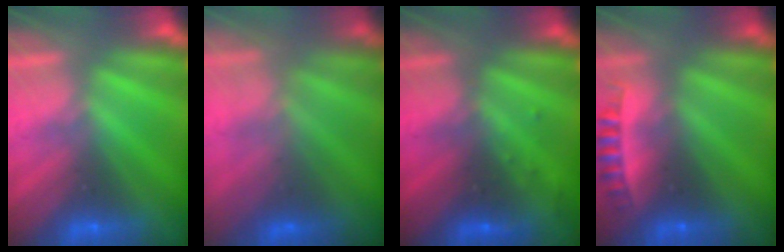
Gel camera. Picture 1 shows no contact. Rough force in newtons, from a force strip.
{"total": 4.1}
{"total": 2.8}
{"total": 2.4}